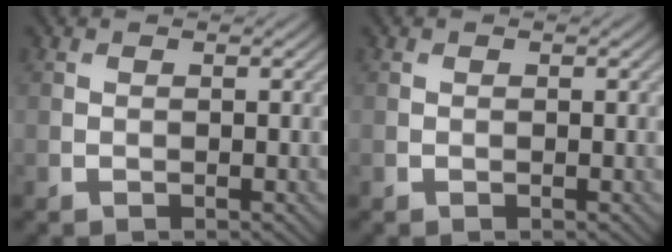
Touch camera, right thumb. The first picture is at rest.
{"total": 0.0}